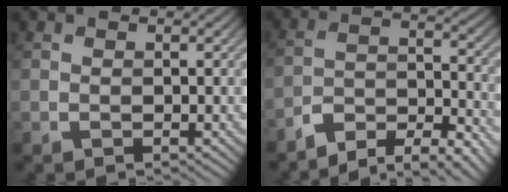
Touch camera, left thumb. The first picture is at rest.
{"total": 7.8, "force": [-6.5, 2.2, 3.6], "torque": [-0.064, 0.002, -0.118]}